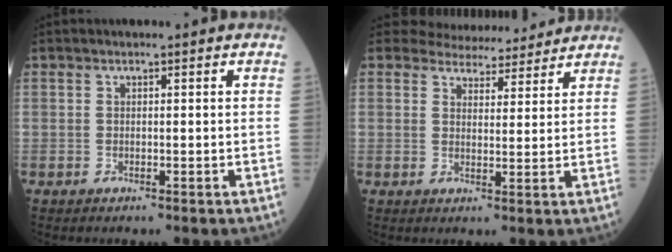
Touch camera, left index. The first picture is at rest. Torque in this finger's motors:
{"motor_torque": [0.28, -0.40, -0.13, -0.04]}